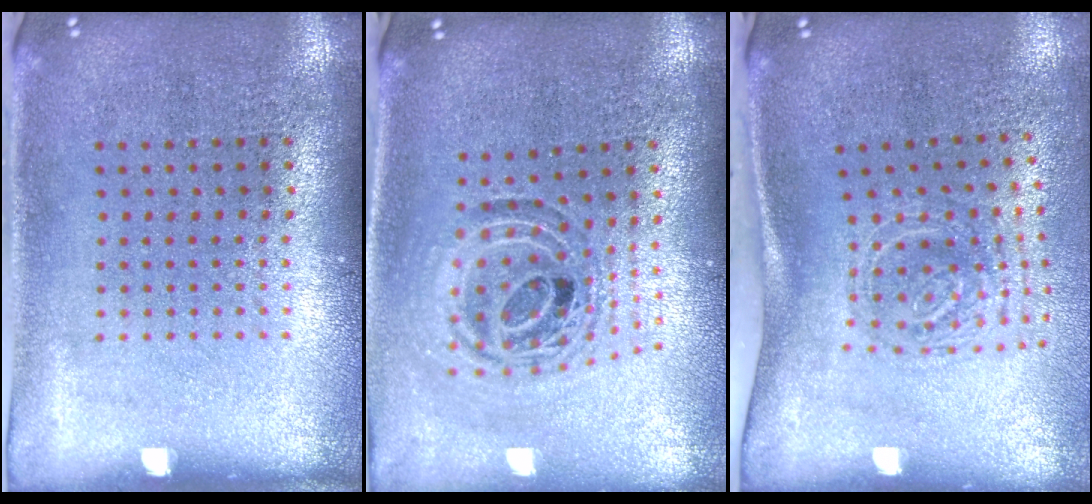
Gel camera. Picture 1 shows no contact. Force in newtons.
{"total": 1.1, "press": 1.0, "slide": 0.4}
{"total": 1.9, "press": 1.3, "slide": 1.4}